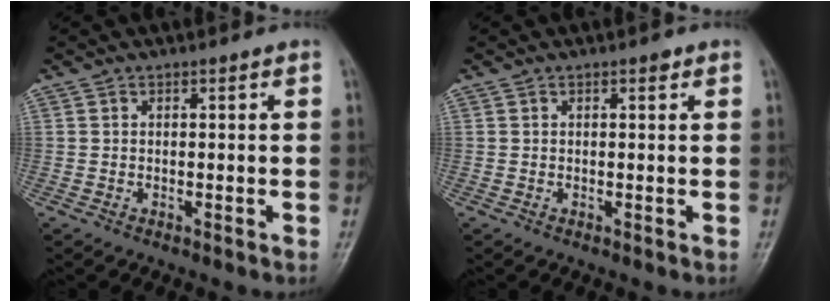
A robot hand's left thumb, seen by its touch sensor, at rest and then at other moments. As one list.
[{"total": 0.7, "force": [0.5, 0.4, 0.4], "torque": [-0.002, 0.000, 0.003]}]